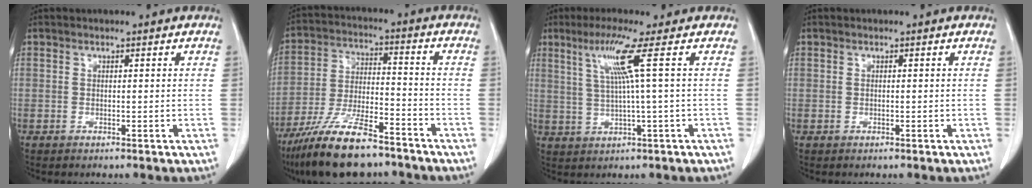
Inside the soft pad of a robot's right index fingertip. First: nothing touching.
{"total": 15.3, "force": [-11.7, 3.7, 9.1], "torque": [-0.187, -0.019, -0.214]}
{"total": 6.7, "force": [2.2, -1.9, 6.1], "torque": [-0.125, 0.006, 0.052]}
{"total": 0.0}